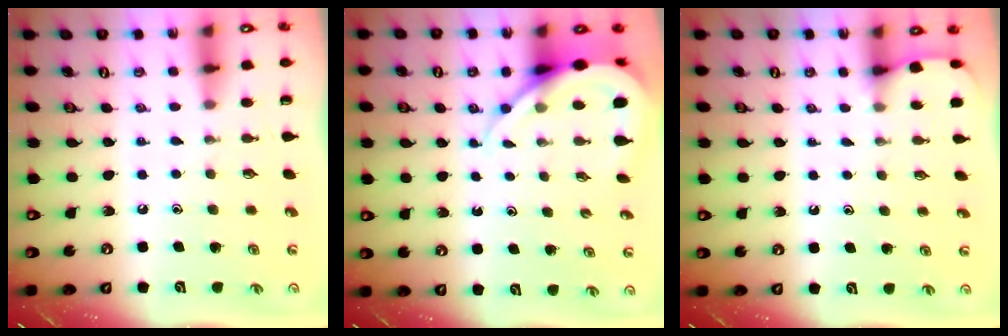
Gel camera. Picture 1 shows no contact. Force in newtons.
{"total": 8.2, "press": 8.2, "slide": 0.9}
{"total": 2.6, "press": 2.6, "slide": 0.2}